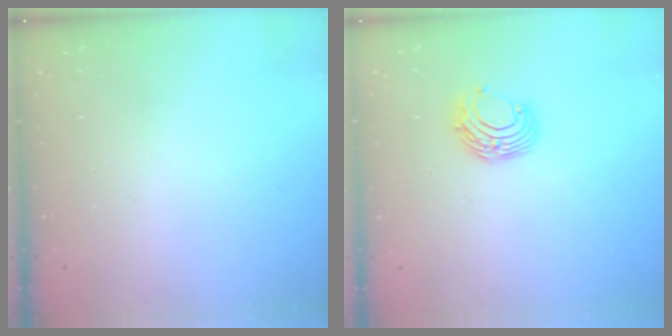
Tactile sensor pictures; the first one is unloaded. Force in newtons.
{"total": 8.8, "press": 8.8, "slide": 0.9}